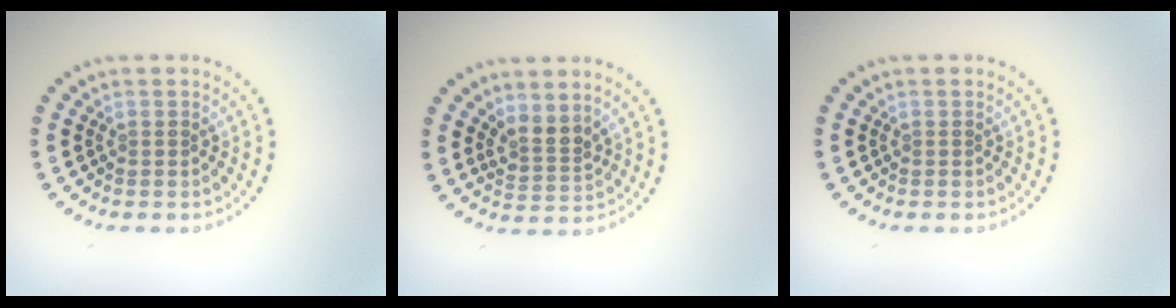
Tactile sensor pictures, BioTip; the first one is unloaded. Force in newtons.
{"total": 2.4, "press": 1.8, "slide": 1.6}
{"total": 0.0}